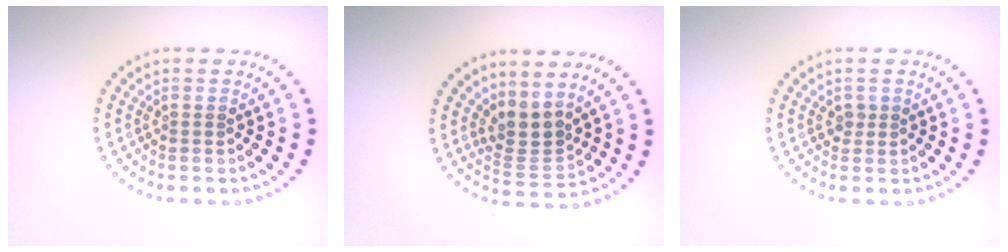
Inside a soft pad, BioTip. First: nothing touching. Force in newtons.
{"total": 2.8, "press": 2.0, "slide": 1.9}
{"total": 0.8, "press": 0.7, "slide": 0.3}